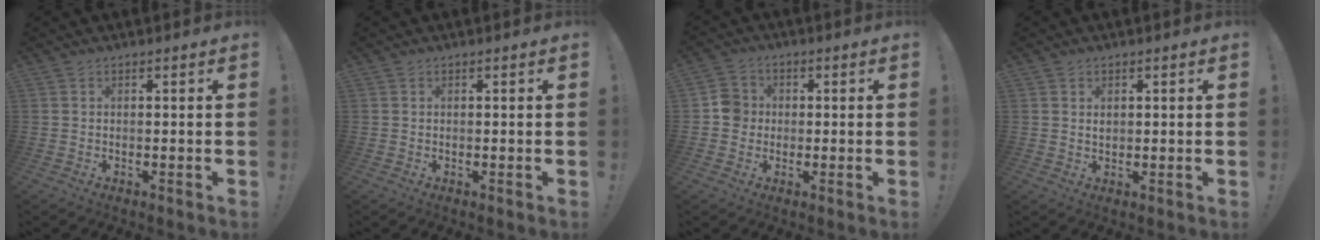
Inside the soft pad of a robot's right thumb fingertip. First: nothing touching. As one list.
[{"total": 0.0}, {"total": 6.5, "force": [-0.4, 6.0, 2.3], "torque": [-0.038, 0.016, -0.005]}, {"total": 1.4, "force": [0.7, 1.0, 0.6], "torque": [0.002, -0.003, 0.010]}]